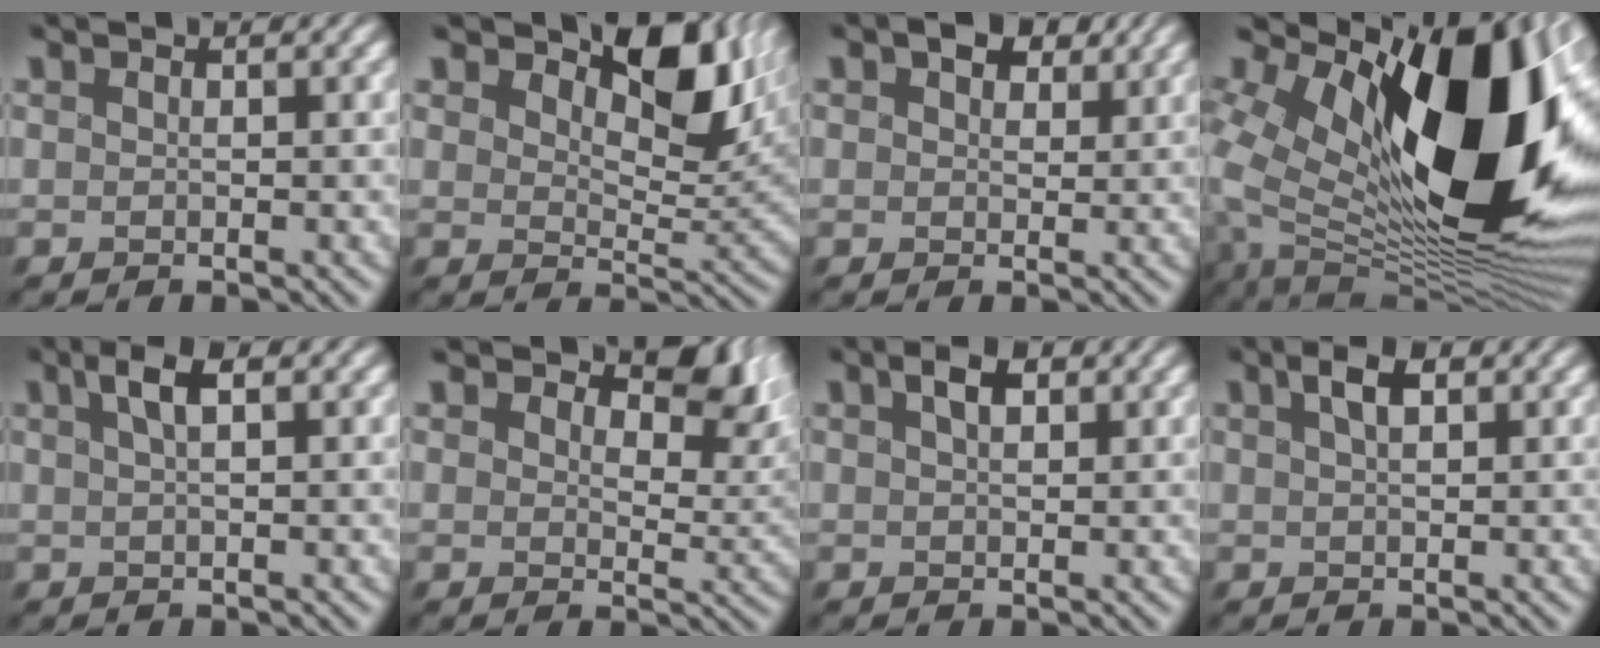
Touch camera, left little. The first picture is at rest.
{"total": 8.6, "force": [4.5, 4.6, 5.6], "torque": [-0.088, -0.007, 0.067]}
{"total": 4.2, "force": [2.4, 2.6, 2.3], "torque": [-0.041, -0.001, 0.025]}
{"total": 18.0, "force": [3.3, 9.8, 14.7], "torque": [-0.259, 0.002, 0.054]}
{"total": 2.8, "force": [1.1, 0.9, 2.4], "torque": [-0.046, 0.001, 0.014]}
{"total": 6.6, "force": [4.2, 3.4, 3.9], "torque": [-0.059, -0.011, 0.061]}
{"total": 2.3, "force": [0.8, 1.3, 1.7], "torque": [-0.034, 0.000, 0.011]}
{"total": 2.5, "force": [1.0, 1.1, 2.1], "torque": [-0.041, 0.000, 0.014]}